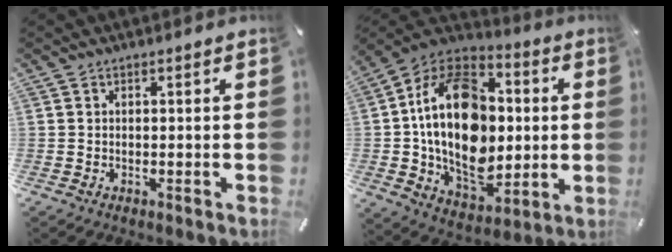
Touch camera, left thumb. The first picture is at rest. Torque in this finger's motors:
{"motor_torque": [1.27, 2.62, 1.89, 0.87, 0.48]}